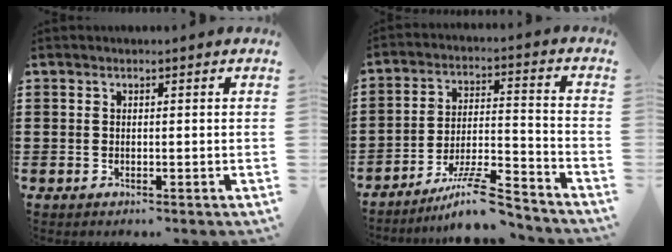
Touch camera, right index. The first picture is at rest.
{"total": 10.1, "force": [-8.5, 1.2, 5.4], "torque": [-0.094, 0.016, -0.162]}